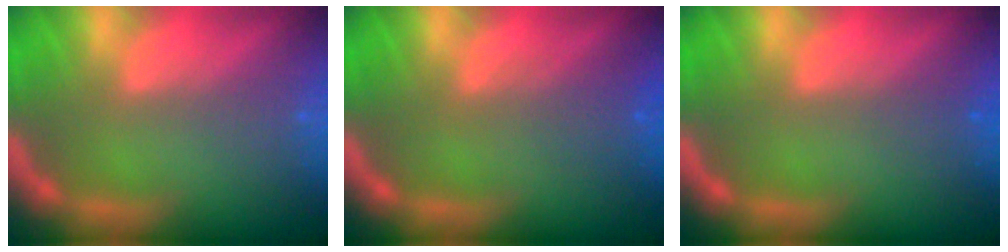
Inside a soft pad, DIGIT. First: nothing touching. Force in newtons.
{"total": 2.5}
{"total": 0.9}